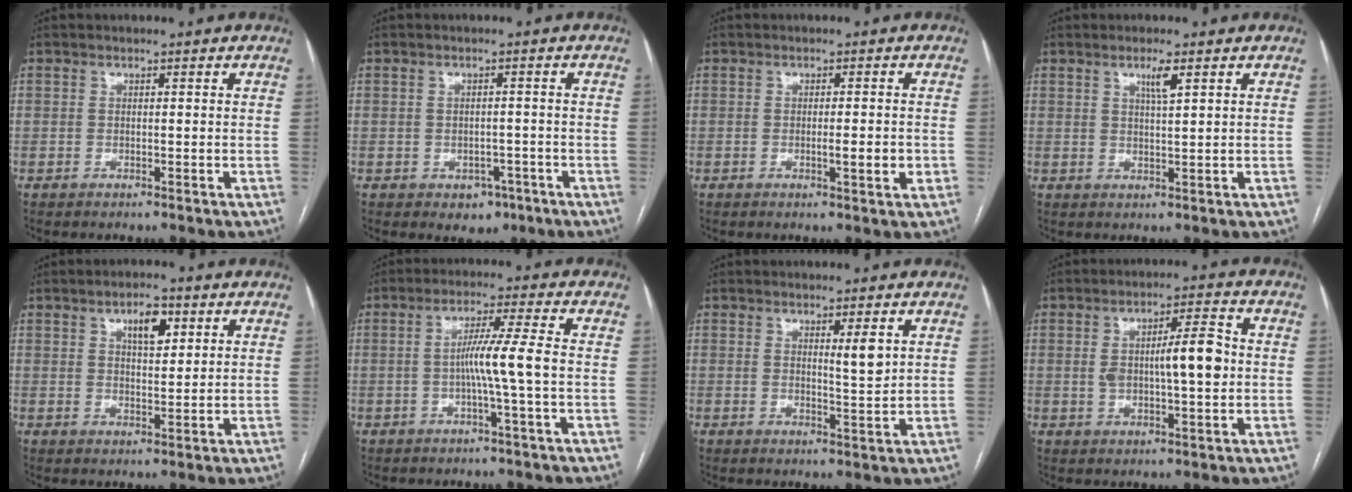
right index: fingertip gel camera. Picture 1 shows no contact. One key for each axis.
{"total": 3.0, "fx": -1.5, "fy": 2.4, "fz": 1.2, "tx": -0.006, "ty": 0.006, "tz": -0.011}
{"total": 3.2, "fx": -0.7, "fy": 0.3, "fz": 3.1, "tx": -0.048, "ty": -0.003, "tz": -0.009}
{"total": 2.7, "fx": 1.5, "fy": 0.0, "fz": 2.3, "tx": -0.043, "ty": -0.004, "tz": 0.026}
{"total": 4.9, "fx": 2.3, "fy": 1.9, "fz": 3.8, "tx": -0.063, "ty": 0.003, "tz": 0.039}
{"total": 6.2, "fx": -0.9, "fy": -1.3, "fz": 6.0, "tx": -0.104, "ty": 0.008, "tz": -0.016}
{"total": 3.5, "fx": 1.4, "fy": 0.3, "fz": 3.2, "tx": -0.050, "ty": -0.009, "tz": 0.022}
{"total": 8.5, "fx": 0.5, "fy": 1.8, "fz": 8.2, "tx": -0.136, "ty": 0.015, "tz": 0.011}